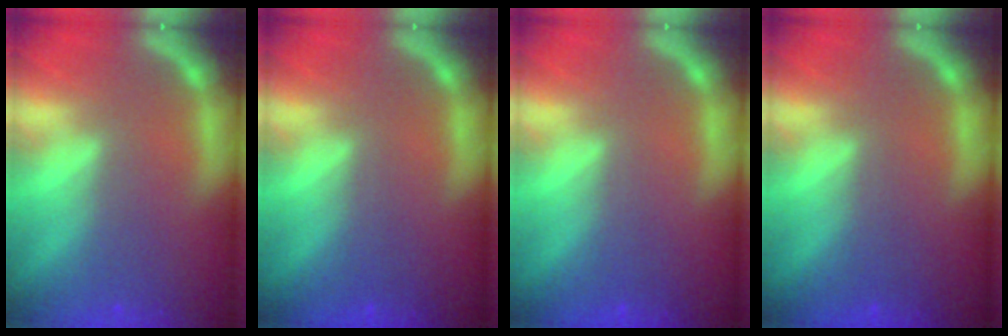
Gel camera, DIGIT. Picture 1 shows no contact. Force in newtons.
{"total": 0.0}
{"total": 0.0}
{"total": 0.0}